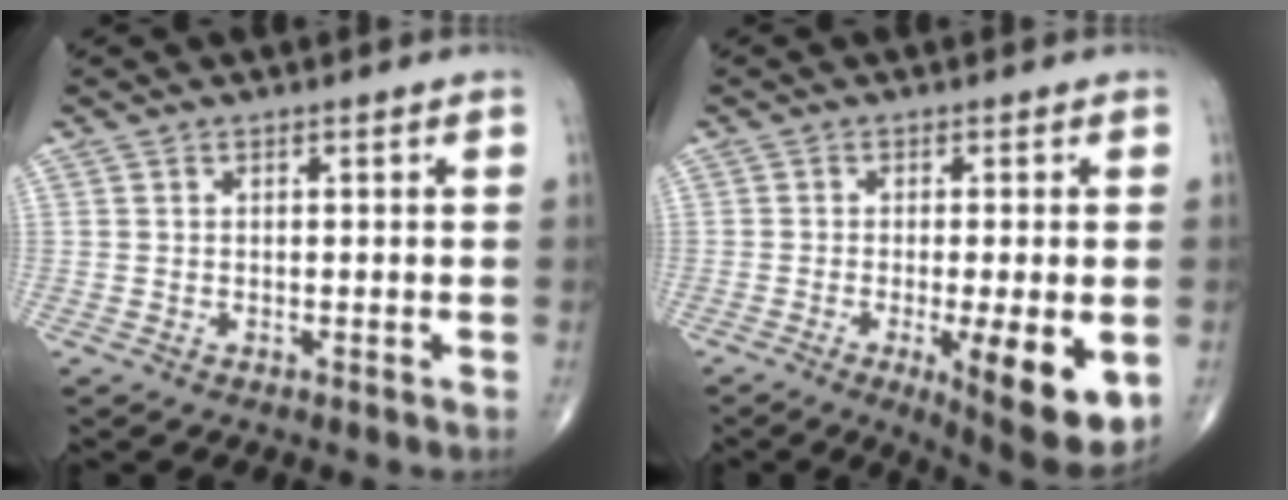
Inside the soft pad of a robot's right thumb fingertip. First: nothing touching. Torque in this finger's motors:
{"motor_torque": [1.69, 1.61, 0.46, -0.09, 0.22]}